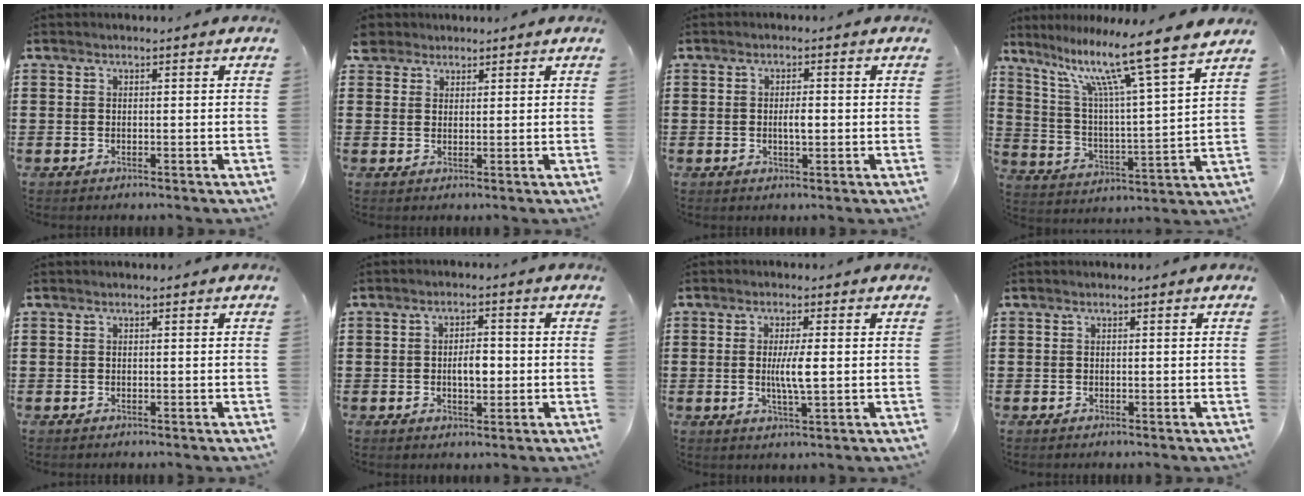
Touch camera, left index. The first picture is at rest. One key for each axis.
{"total": 2.7, "fx": 2.1, "fy": 1.6, "fz": 0.2, "tx": -0.006, "ty": 0.008, "tz": 0.039}
{"total": 2.4, "fx": -0.2, "fy": 0.7, "fz": 2.3, "tx": -0.036, "ty": -0.004, "tz": -0.006}
{"total": 12.6, "fx": 9.5, "fy": -0.1, "fz": 8.2, "tx": -0.183, "ty": -0.060, "tz": 0.149}
{"total": 0.0}
{"total": 3.9, "fx": -0.4, "fy": 1.8, "fz": 3.4, "tx": -0.049, "ty": -0.002, "tz": -0.014}
{"total": 4.4, "fx": 0.1, "fy": 0.6, "fz": 4.4, "tx": -0.080, "ty": -0.001, "tz": -0.002}
{"total": 0.0}